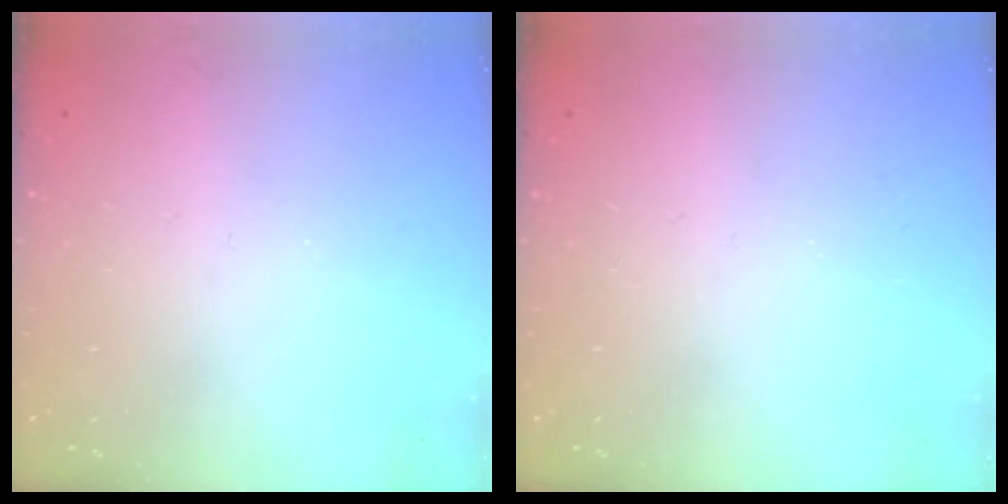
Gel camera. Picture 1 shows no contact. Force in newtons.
{"total": 0.0}